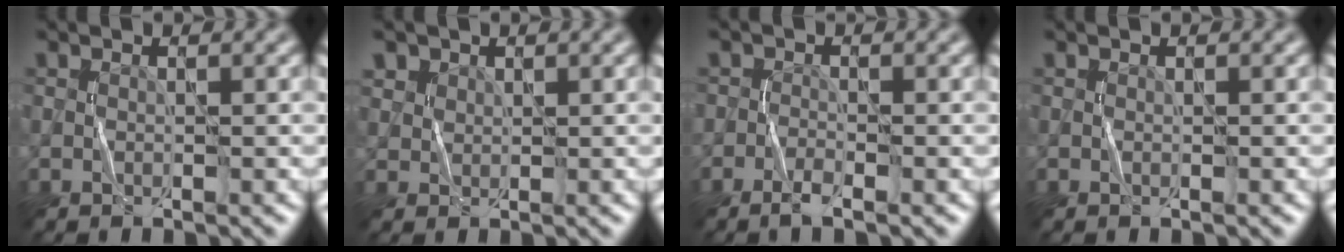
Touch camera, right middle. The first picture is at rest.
{"total": 1.7, "force": [1.0, 1.4, 0.3], "torque": [-0.010, -0.008, 0.033]}
{"total": 1.4, "force": [-0.9, 0.5, 0.9], "torque": [-0.018, 0.000, -0.023]}
{"total": 0.0}